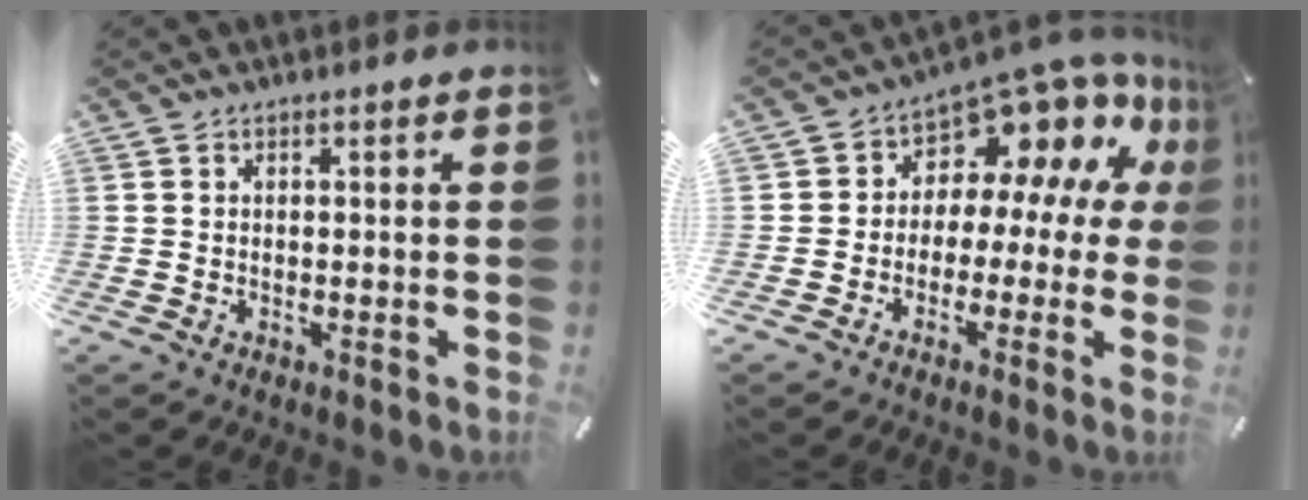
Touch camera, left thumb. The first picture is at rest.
{"total": 10.6, "force": [7.3, 6.0, 4.9], "torque": [-0.082, -0.075, 0.125]}